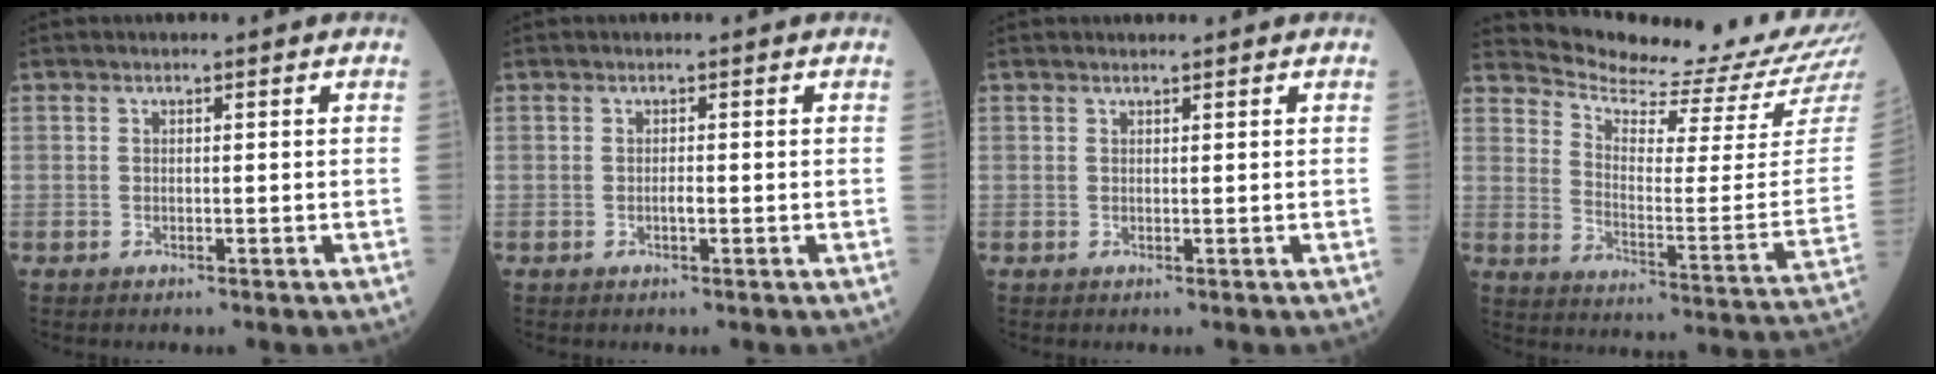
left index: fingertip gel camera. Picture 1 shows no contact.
{"total": 0.6, "force": [-0.1, 0.1, 0.6], "torque": [-0.013, 0.000, -0.003]}
{"total": 0.8, "force": [0.8, 0.0, 0.1], "torque": [-0.009, 0.002, 0.016]}
{"total": 17.9, "force": [17.4, -1.2, 3.9], "torque": [-0.082, -0.111, 0.234]}